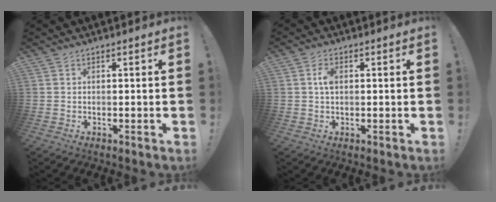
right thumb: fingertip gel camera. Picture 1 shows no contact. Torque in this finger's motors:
{"motor_torque": [0.00, 0.00, 0.00, 0.00, 0.00]}